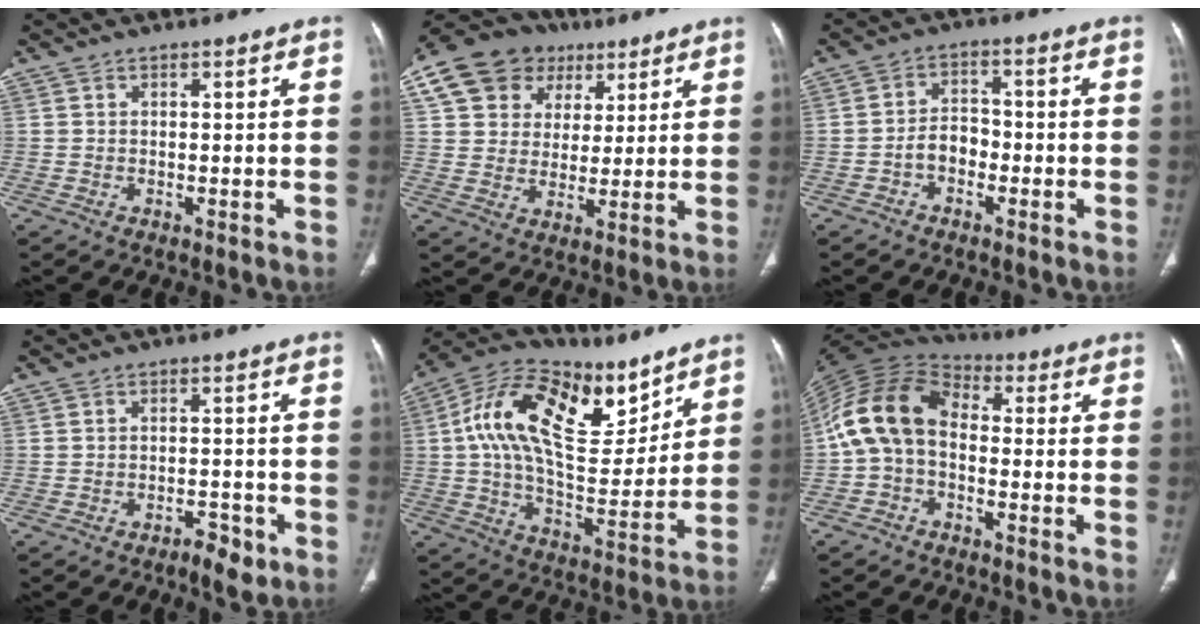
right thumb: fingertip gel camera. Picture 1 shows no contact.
{"total": 15.2, "force": [6.9, 12.3, 5.8], "torque": [-0.080, 0.013, 0.118]}
{"total": 4.4, "force": [-1.9, 3.0, 2.6], "torque": [-0.032, 0.026, -0.039]}
{"total": 3.7, "force": [-2.3, 1.5, 2.6], "torque": [-0.033, 0.012, -0.032]}
{"total": 23.2, "force": [10.2, 12.0, 17.1], "torque": [-0.264, -0.022, 0.174]}
{"total": 13.2, "force": [-0.9, 8.9, 9.7], "torque": [-0.186, 0.041, -0.032]}